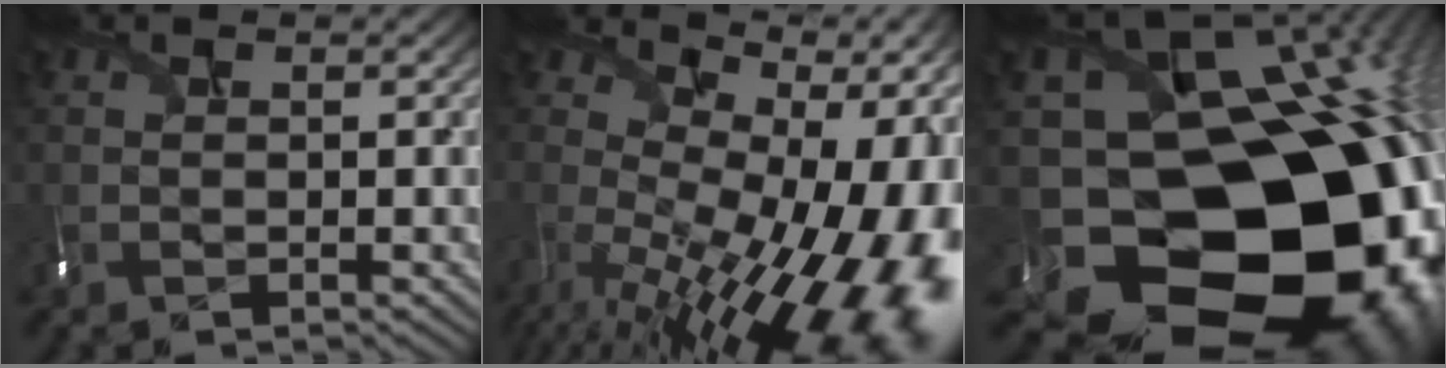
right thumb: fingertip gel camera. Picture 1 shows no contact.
{"total": 18.1, "force": [-3.9, 7.5, 16.0], "torque": [-0.198, -0.022, -0.030]}
{"total": 22.1, "force": [-6.8, 17.9, 11.0], "torque": [-0.172, -0.068, -0.094]}